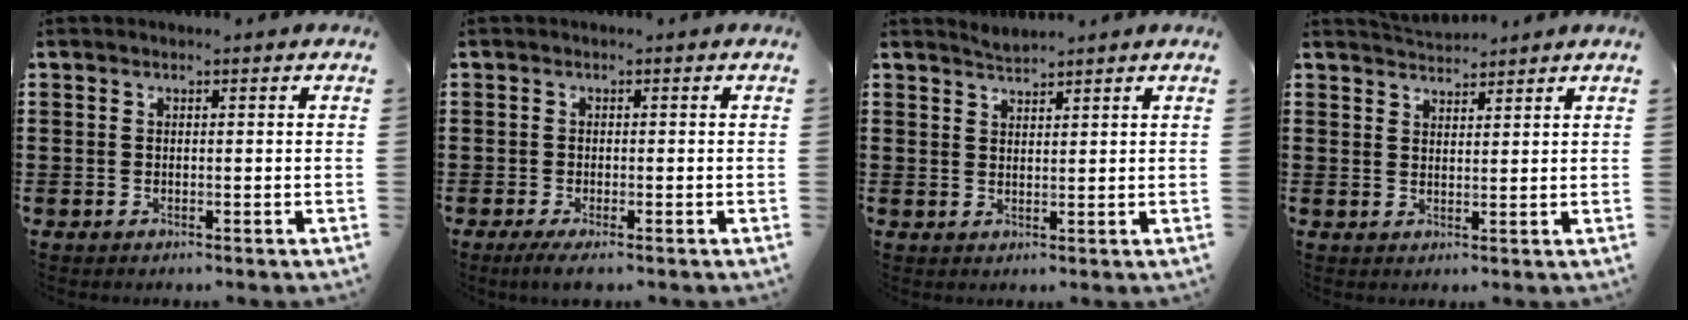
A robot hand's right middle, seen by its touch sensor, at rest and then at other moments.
{"total": 1.3, "force": [-0.9, 0.1, 0.9], "torque": [-0.015, -0.002, -0.017]}
{"total": 1.6, "force": [1.6, -0.1, -0.1], "torque": [-0.002, 0.002, 0.031]}
{"total": 2.8, "force": [2.8, 0.4, 0.1], "torque": [-0.002, -0.006, 0.051]}